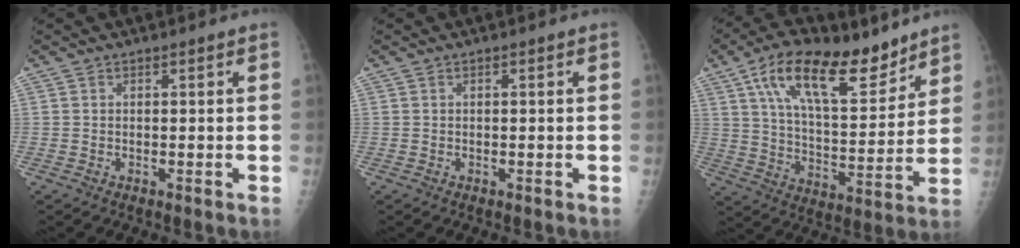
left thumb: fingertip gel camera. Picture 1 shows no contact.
{"total": 0.0}
{"total": 19.3, "force": [12.0, 8.2, 12.8], "torque": [-0.183, -0.051, 0.210]}